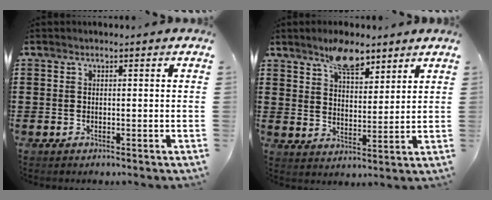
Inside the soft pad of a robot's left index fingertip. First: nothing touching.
{"total": 7.7, "force": [5.8, 3.2, 3.9], "torque": [-0.069, -0.010, 0.102]}